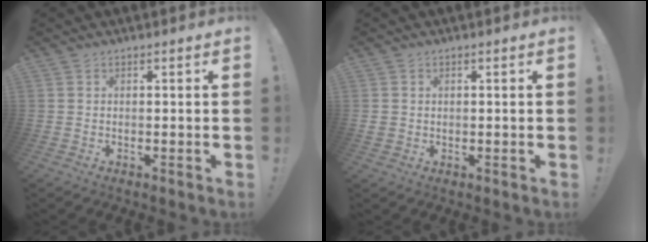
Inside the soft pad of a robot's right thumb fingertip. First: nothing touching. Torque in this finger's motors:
{"motor_torque": [-0.36, -0.08, 0.05, -0.14, 0.03]}